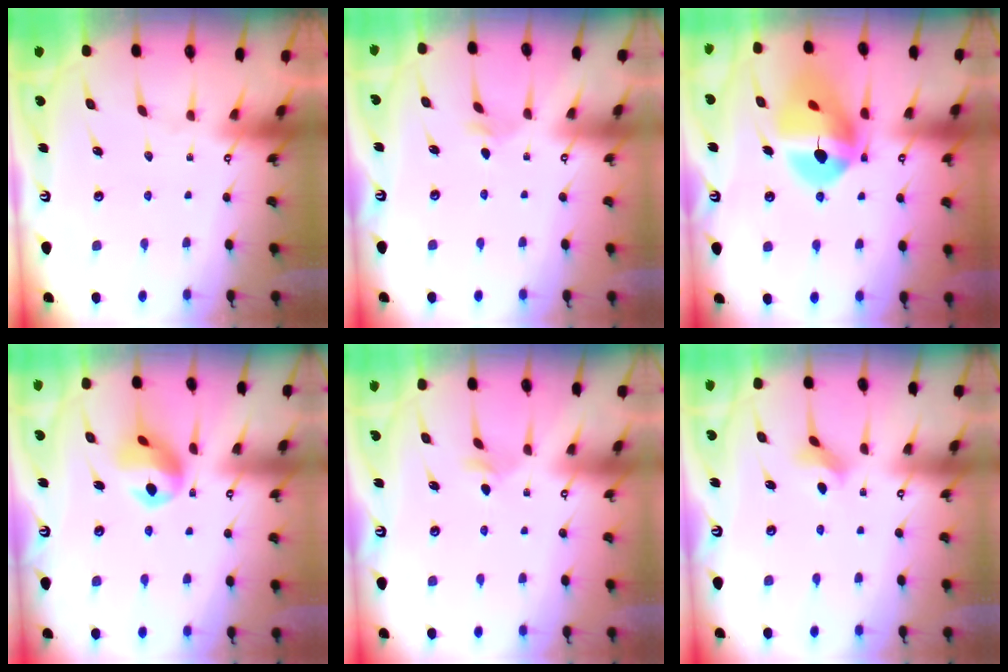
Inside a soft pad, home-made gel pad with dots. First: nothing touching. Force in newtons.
{"total": 2.0, "press": 2.0, "slide": 0.5}
{"total": 15.8, "press": 15.7, "slide": 1.7}
{"total": 12.0, "press": 11.8, "slide": 1.6}
{"total": 3.1, "press": 3.0, "slide": 0.6}
{"total": 2.7, "press": 2.7, "slide": 0.5}